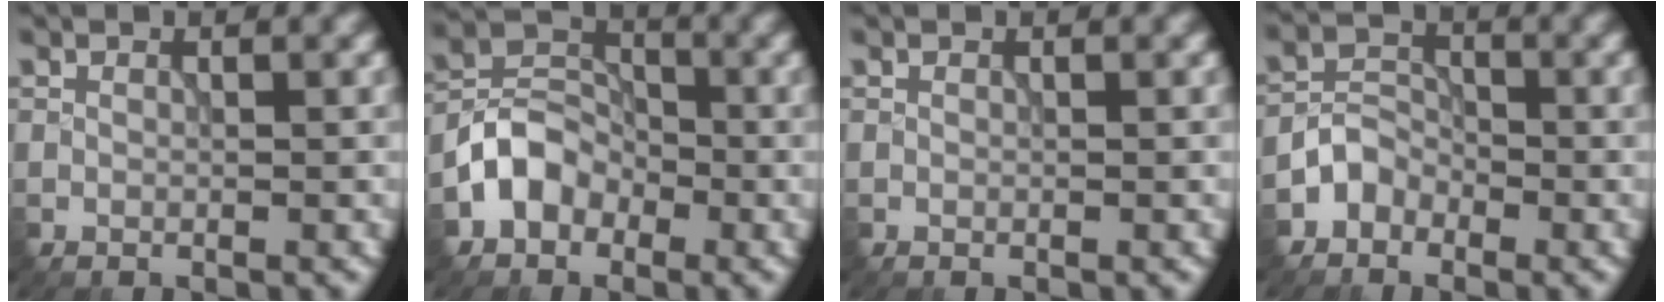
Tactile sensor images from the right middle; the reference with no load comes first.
{"total": 4.0, "force": [-2.0, 3.1, 1.6], "torque": [-0.028, 0.011, -0.044]}
{"total": 0.0}
{"total": 2.4, "force": [-1.7, 1.6, 0.5], "torque": [-0.003, 0.013, -0.039]}